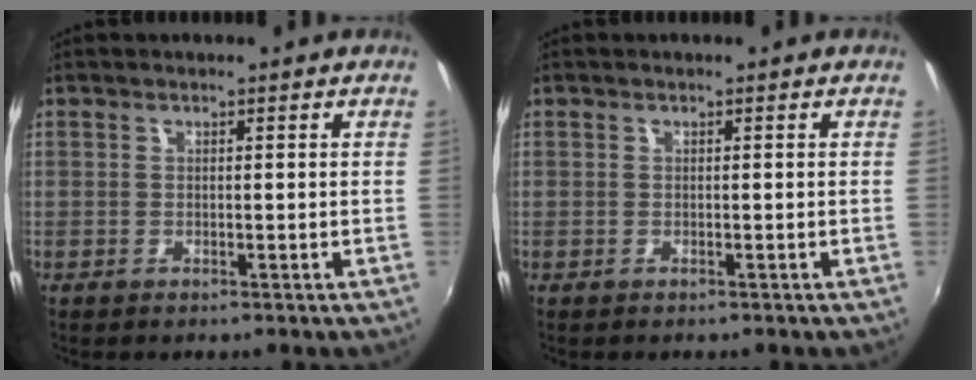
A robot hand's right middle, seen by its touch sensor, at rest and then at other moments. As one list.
[{"total": 0.0}]